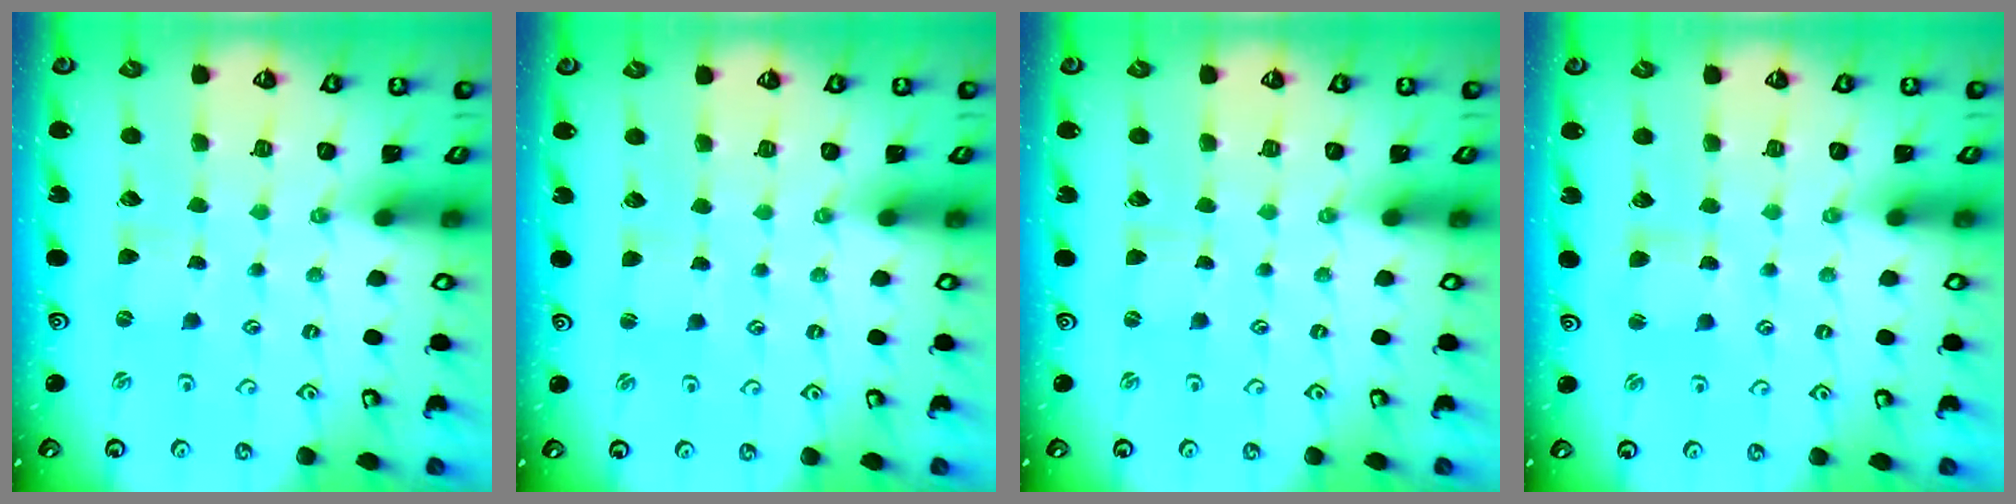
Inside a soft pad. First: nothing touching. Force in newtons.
{"total": 1.8, "press": 1.7, "slide": 0.4}
{"total": 0.0}
{"total": 2.4, "press": 2.4, "slide": 0.3}